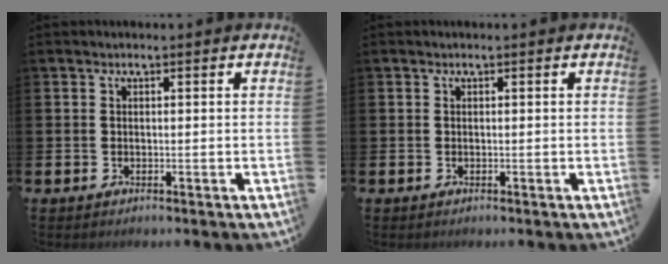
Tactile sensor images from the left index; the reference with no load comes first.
{"total": 0.0}